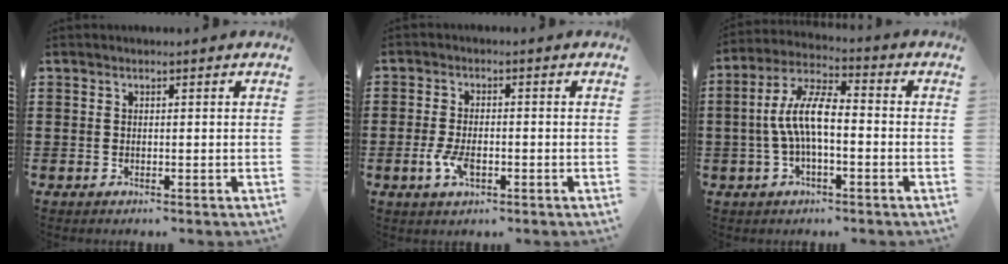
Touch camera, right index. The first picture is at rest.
{"total": 4.2, "force": [-1.4, 1.8, 3.5], "torque": [-0.083, -0.007, -0.027]}
{"total": 8.5, "force": [-0.9, 2.8, 7.9], "torque": [-0.175, -0.006, -0.023]}